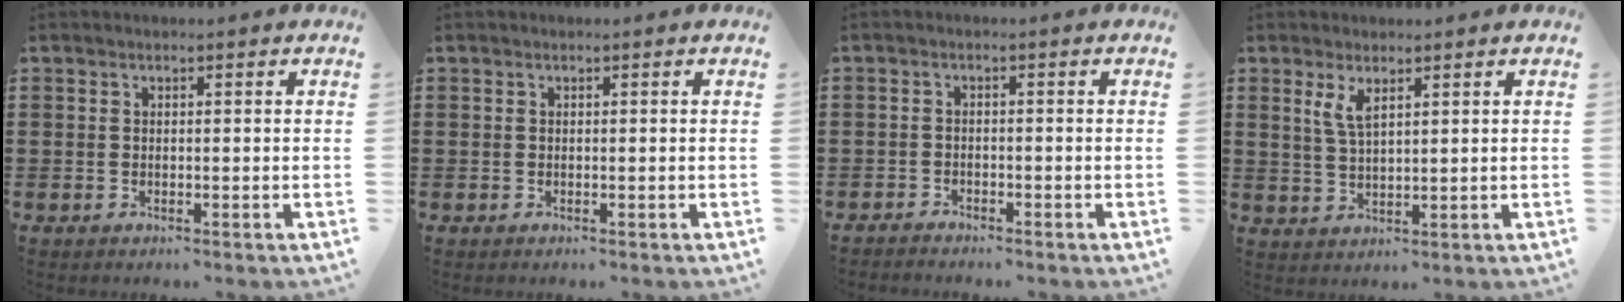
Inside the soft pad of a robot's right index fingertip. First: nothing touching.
{"total": 0.0}
{"total": 1.4, "force": [-1.4, 0.2, 0.0], "torque": [-0.005, 0.000, -0.031]}
{"total": 3.5, "force": [1.9, 1.2, 2.7], "torque": [-0.059, 0.003, 0.033]}